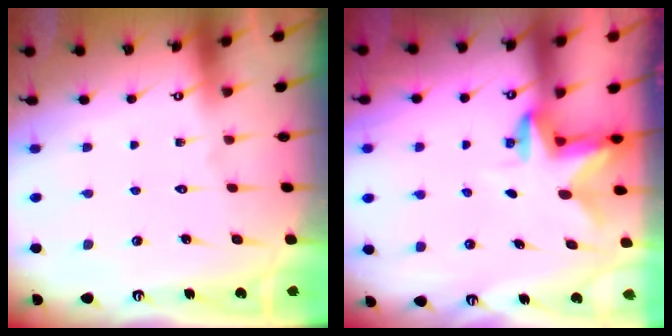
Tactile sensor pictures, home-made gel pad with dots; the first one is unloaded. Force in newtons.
{"total": 2.5, "press": 2.5, "slide": 0.5}